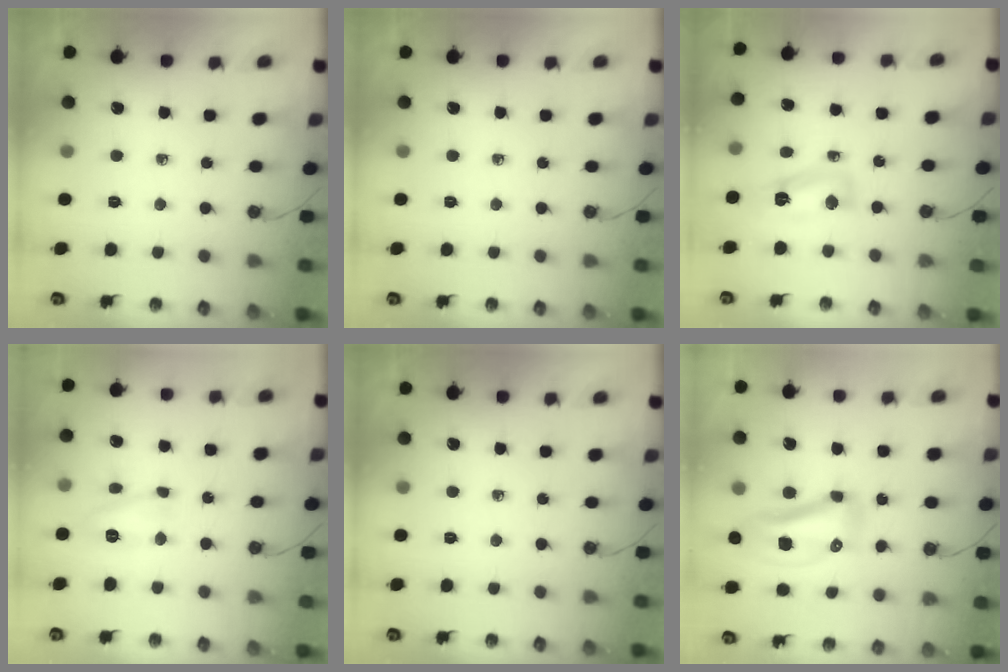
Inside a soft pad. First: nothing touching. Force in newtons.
{"total": 0.0}
{"total": 14.1, "press": 8.6, "slide": 11.2}
{"total": 8.5, "press": 8.5, "slide": 1.0}
{"total": 0.0}
{"total": 11.5, "press": 11.4, "slide": 1.3}